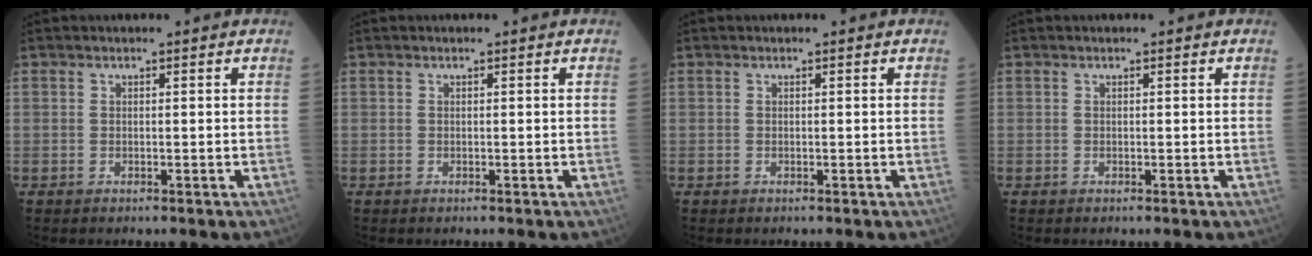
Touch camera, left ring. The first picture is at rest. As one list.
[{"total": 0.0}, {"total": 0.0}, {"total": 0.0}]